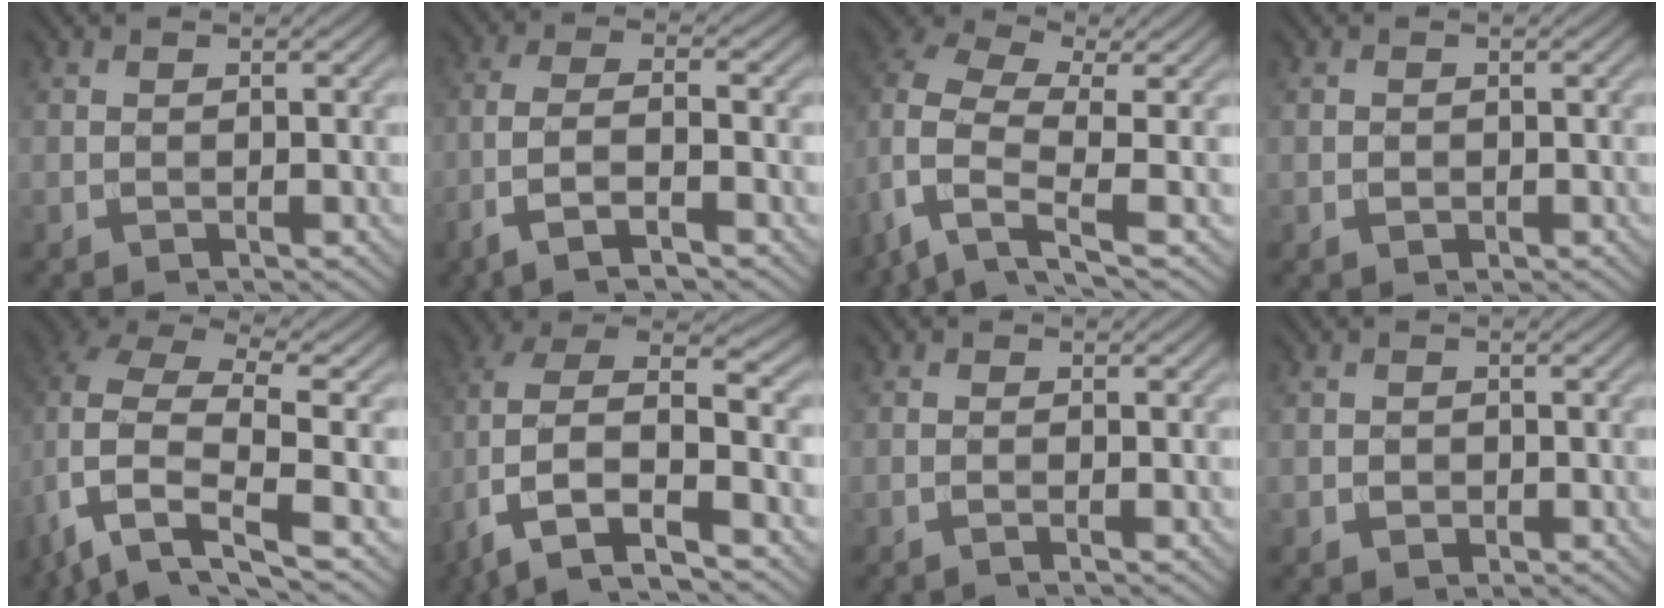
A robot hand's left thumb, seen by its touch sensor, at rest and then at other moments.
{"total": 6.0, "force": [-3.2, 1.6, 4.9], "torque": [-0.104, 0.003, -0.074]}
{"total": 7.6, "force": [-1.4, 4.4, 6.0], "torque": [-0.133, -0.001, -0.047]}
{"total": 0.8, "force": [-0.2, 0.7, 0.3], "torque": [-0.002, -0.003, -0.003]}
{"total": 10.0, "force": [-2.8, 4.8, 8.4], "torque": [-0.185, -0.013, -0.060]}
{"total": 12.5, "force": [-2.7, 6.6, 10.2], "torque": [-0.233, -0.009, -0.050]}
{"total": 0.7, "force": [-0.4, 0.0, 0.6], "torque": [-0.010, 0.003, -0.012]}
{"total": 1.1, "force": [-0.3, 0.9, 0.4], "torque": [-0.003, -0.002, -0.006]}